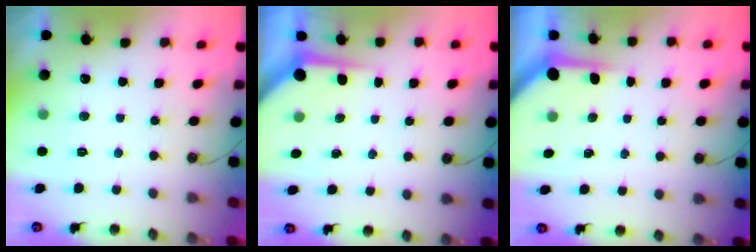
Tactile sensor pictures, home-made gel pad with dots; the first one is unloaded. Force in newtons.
{"total": 6.5, "press": 6.5, "slide": 0.2}
{"total": 3.8, "press": 3.8, "slide": 0.3}